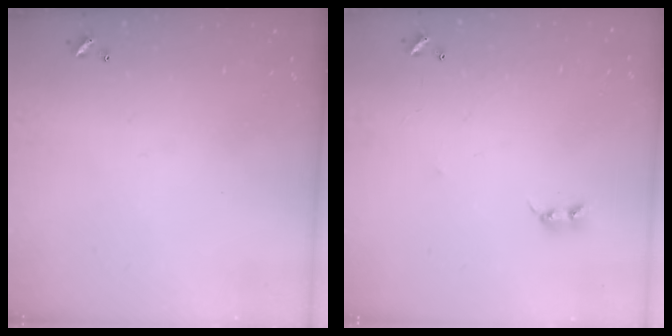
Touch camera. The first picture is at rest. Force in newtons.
{"total": 2.2, "press": 2.2, "slide": 0.4}